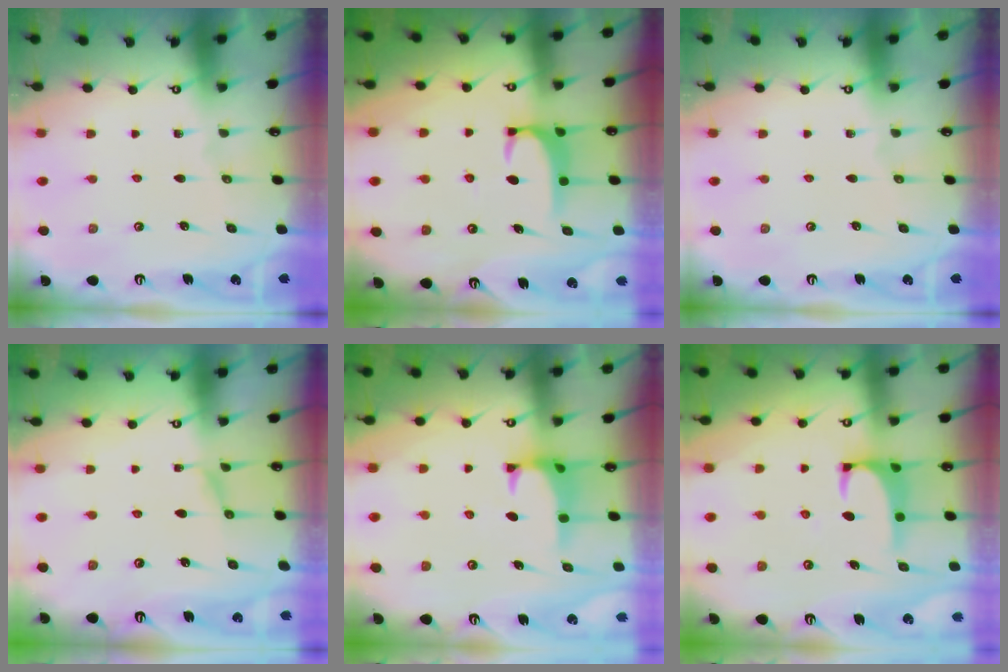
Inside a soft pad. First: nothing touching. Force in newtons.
{"total": 2.2, "press": 2.1, "slide": 0.5}
{"total": 0.0}
{"total": 1.2, "press": 0.9, "slide": 0.8}
{"total": 1.1, "press": 0.9, "slide": 0.6}
{"total": 1.0, "press": 0.9, "slide": 0.4}